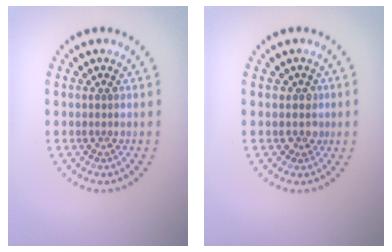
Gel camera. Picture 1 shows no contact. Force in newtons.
{"total": 1.2, "press": 0.9, "slide": 0.8}